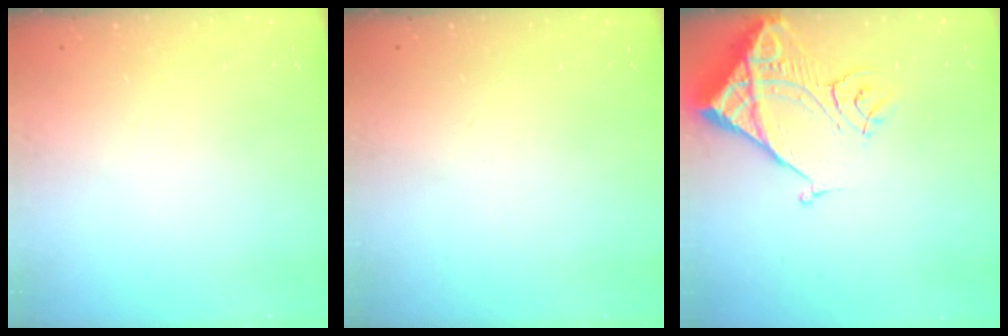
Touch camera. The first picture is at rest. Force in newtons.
{"total": 0.0}
{"total": 12.1, "press": 12.0, "slide": 1.6}